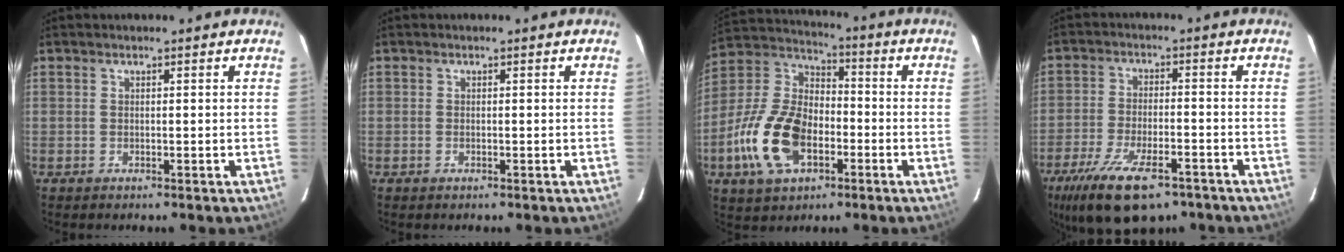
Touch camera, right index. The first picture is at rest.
{"total": 0.0}
{"total": 17.4, "force": [-6.2, 10.3, 12.5], "torque": [-0.276, 0.006, -0.112]}
{"total": 15.9, "force": [-10.5, 6.2, 10.1], "torque": [-0.218, -0.035, -0.176]}